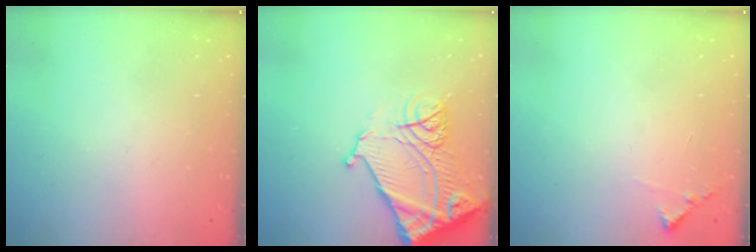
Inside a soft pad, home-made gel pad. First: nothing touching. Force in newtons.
{"total": 18.5, "press": 18.4, "slide": 1.9}
{"total": 5.5, "press": 5.5, "slide": 0.4}